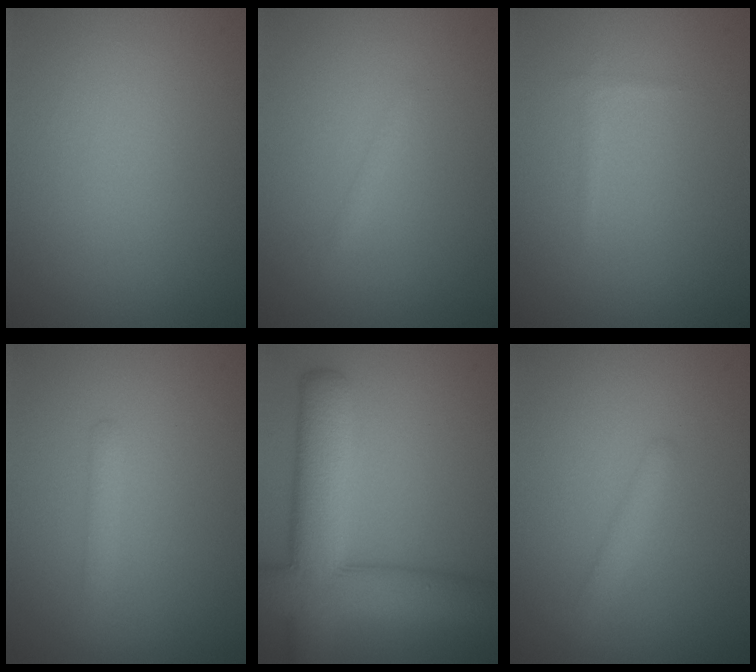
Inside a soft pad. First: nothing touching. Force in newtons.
{"total": 0.7, "press": 0.7, "slide": 0.1}
{"total": 0.5, "press": 0.5, "slide": 0.1}
{"total": 1.4, "press": 1.4, "slide": 0.0}
{"total": 9.4, "press": 9.4, "slide": 0.5}
{"total": 1.6, "press": 1.6, "slide": 0.0}